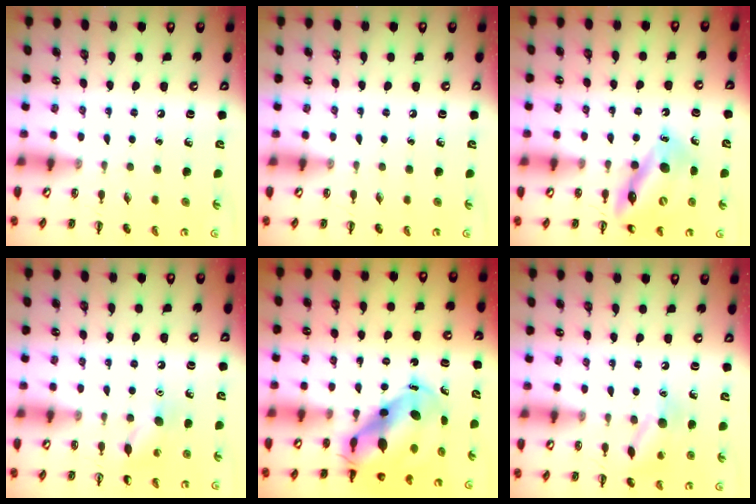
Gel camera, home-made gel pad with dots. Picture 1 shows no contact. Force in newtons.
{"total": 0.0}
{"total": 12.3, "press": 11.7, "slide": 3.7}
{"total": 7.2, "press": 6.9, "slide": 2.0}
{"total": 9.2, "press": 8.9, "slide": 2.2}
{"total": 11.1, "press": 11.0, "slide": 1.7}